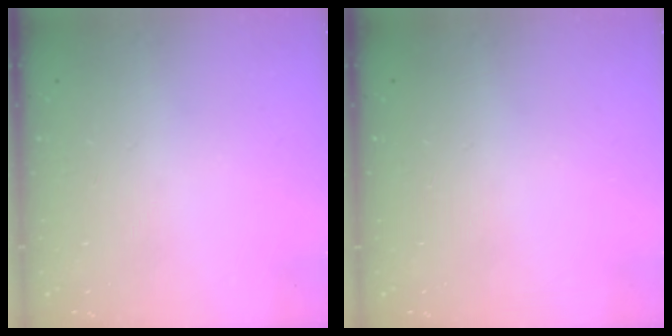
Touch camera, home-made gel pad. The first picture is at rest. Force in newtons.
{"total": 0.0}